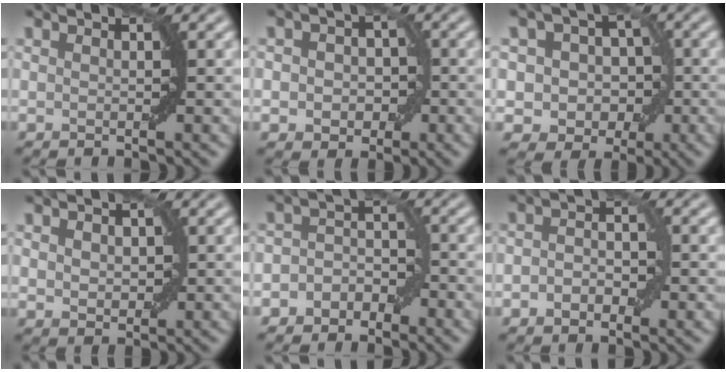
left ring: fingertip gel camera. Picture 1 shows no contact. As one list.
[{"total": 4.0, "force": [-0.3, 3.3, 2.3], "torque": [-0.013, 0.006, -0.016]}, {"total": 5.9, "force": [0.1, 5.2, 2.8], "torque": [-0.017, 0.017, -0.019]}, {"total": 2.1, "force": [0.5, 1.5, 1.4], "torque": [-0.023, 0.000, 0.012]}, {"total": 2.8, "force": [-1.6, 2.1, 0.9], "torque": [0.013, 0.012, -0.039]}, {"total": 2.7, "force": [-0.7, 1.7, 2.0], "torque": [-0.035, 0.003, -0.014]}]